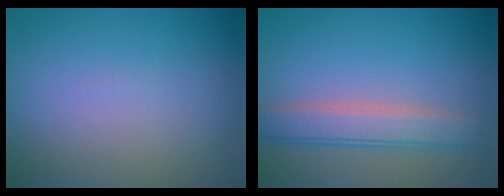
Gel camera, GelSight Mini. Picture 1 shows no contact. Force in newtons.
{"total": 3.4, "press": 3.4, "slide": 0.1}